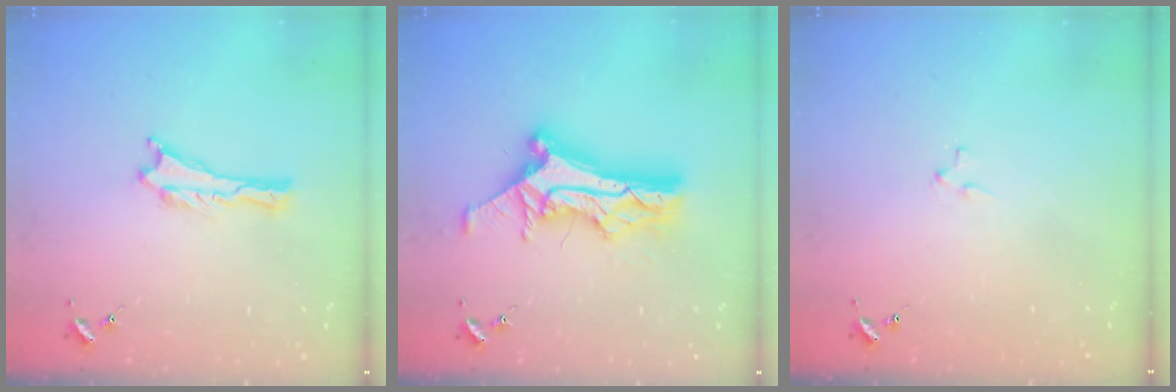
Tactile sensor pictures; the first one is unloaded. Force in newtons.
{"total": 11.5, "press": 11.5, "slide": 0.8}
{"total": 2.0, "press": 2.0, "slide": 0.2}